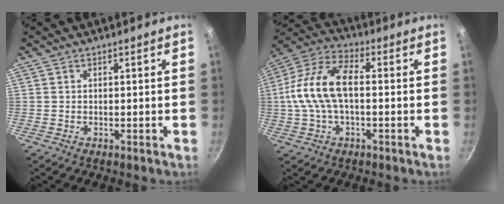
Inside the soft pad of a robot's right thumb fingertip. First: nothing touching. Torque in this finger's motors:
{"motor_torque": [0.17, 0.18, 0.64, -0.47, 0.27]}